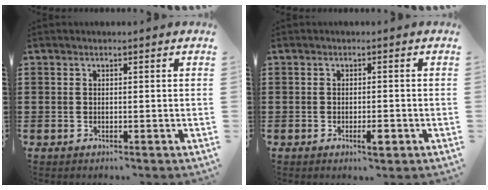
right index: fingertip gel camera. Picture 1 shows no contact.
{"total": 2.2, "force": [-1.0, 0.6, 1.8], "torque": [-0.032, 0.000, -0.019]}